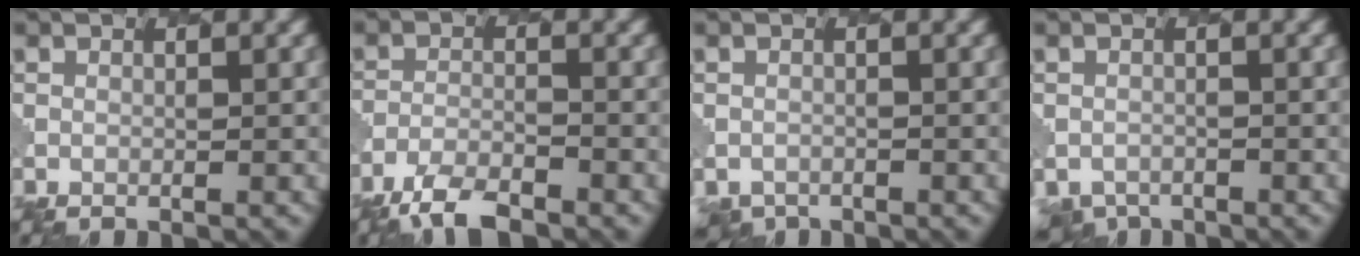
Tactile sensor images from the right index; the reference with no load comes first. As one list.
[{"total": 4.6, "force": [-3.9, 1.3, 2.1], "torque": [-0.040, -0.009, -0.078]}, {"total": 2.4, "force": [-2.2, 1.0, -0.3], "torque": [0.000, -0.010, -0.031]}, {"total": 3.2, "force": [-2.9, 1.5, 0.0], "torque": [-0.002, -0.017, -0.041]}]